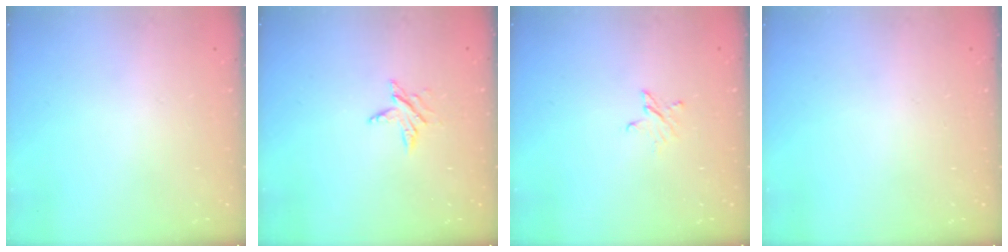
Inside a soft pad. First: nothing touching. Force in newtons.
{"total": 4.4, "press": 4.3, "slide": 0.4}
{"total": 3.2, "press": 3.2, "slide": 0.3}
{"total": 0.0}